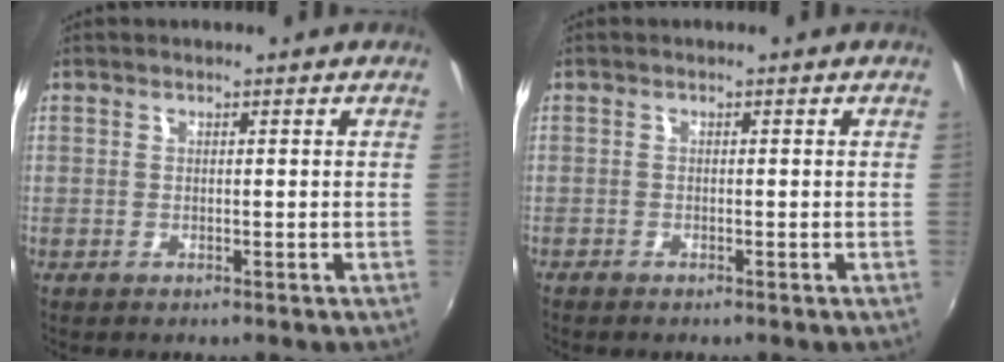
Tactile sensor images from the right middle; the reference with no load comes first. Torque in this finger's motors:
{"motor_torque": [-0.20, -0.11, -0.05, 0.00]}